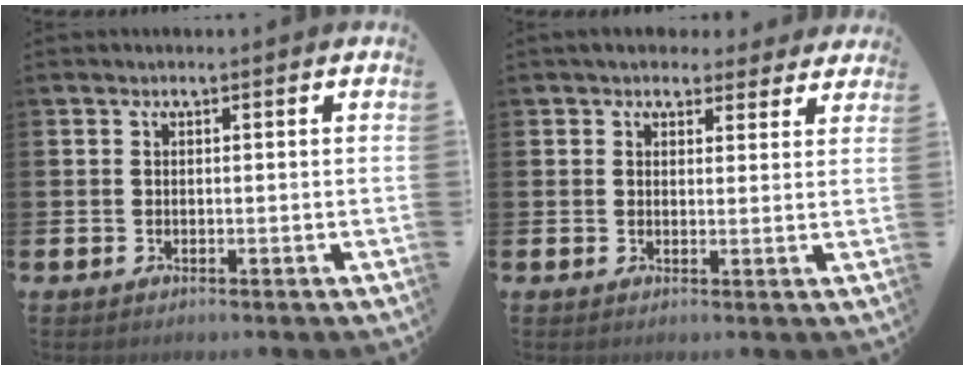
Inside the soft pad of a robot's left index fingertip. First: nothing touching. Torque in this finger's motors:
{"motor_torque": [1.07, -1.07, 0.46, 0.09]}